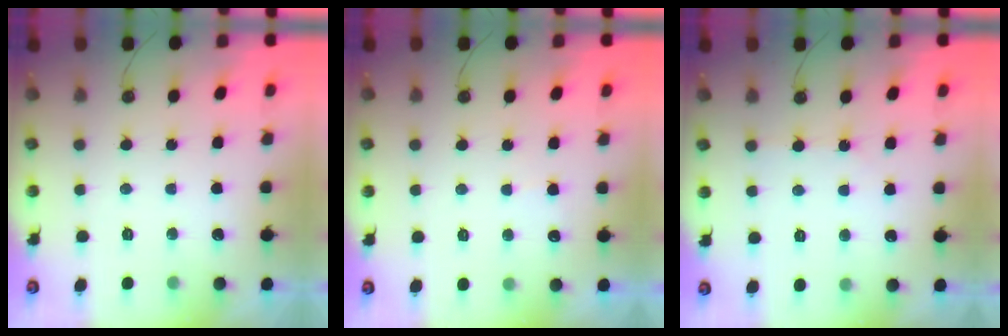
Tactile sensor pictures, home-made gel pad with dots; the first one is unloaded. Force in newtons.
{"total": 2.7, "press": 2.7, "slide": 0.3}
{"total": 1.7, "press": 1.6, "slide": 0.3}